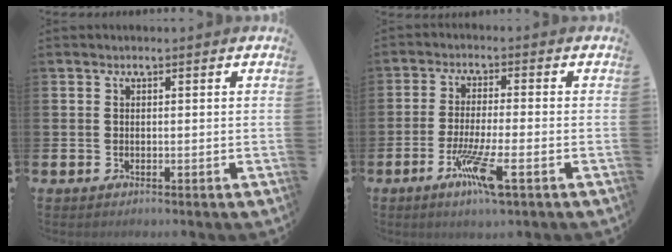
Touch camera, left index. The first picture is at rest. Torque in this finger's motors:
{"motor_torque": [1.61, 0.53, 0.86, 0.16]}